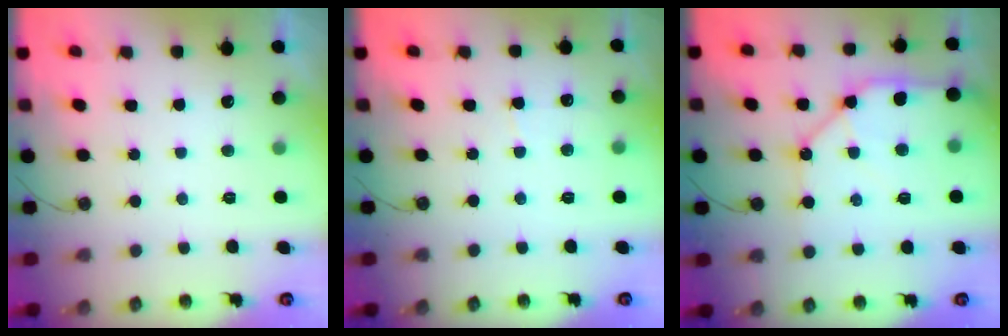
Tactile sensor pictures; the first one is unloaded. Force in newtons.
{"total": 3.9, "press": 3.8, "slide": 0.6}
{"total": 13.6, "press": 13.5, "slide": 1.4}